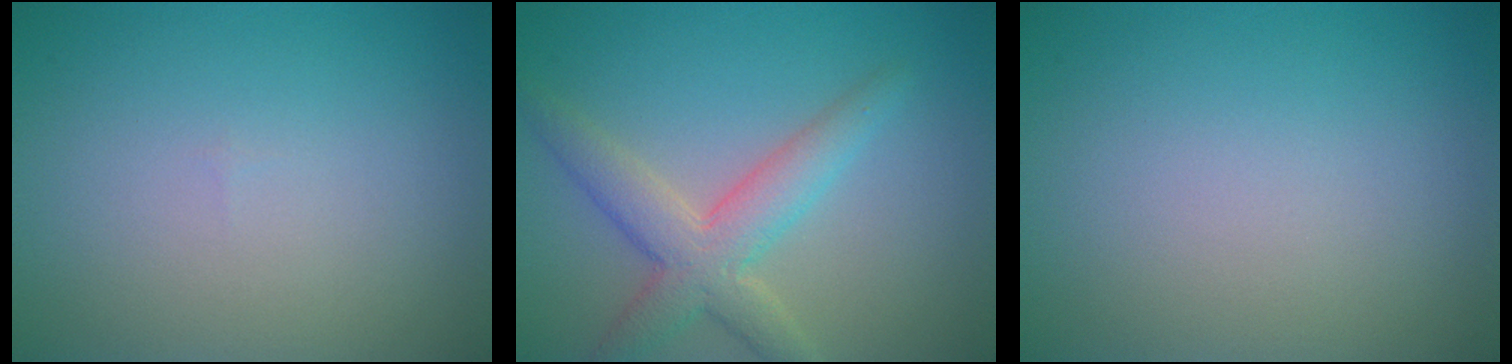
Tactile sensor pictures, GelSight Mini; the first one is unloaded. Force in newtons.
{"total": 4.6, "press": 4.6, "slide": 0.4}
{"total": 0.0}